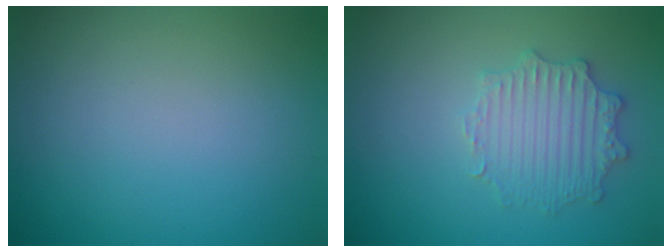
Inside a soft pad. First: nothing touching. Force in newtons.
{"total": 2.9, "press": 2.9, "slide": 0.1}